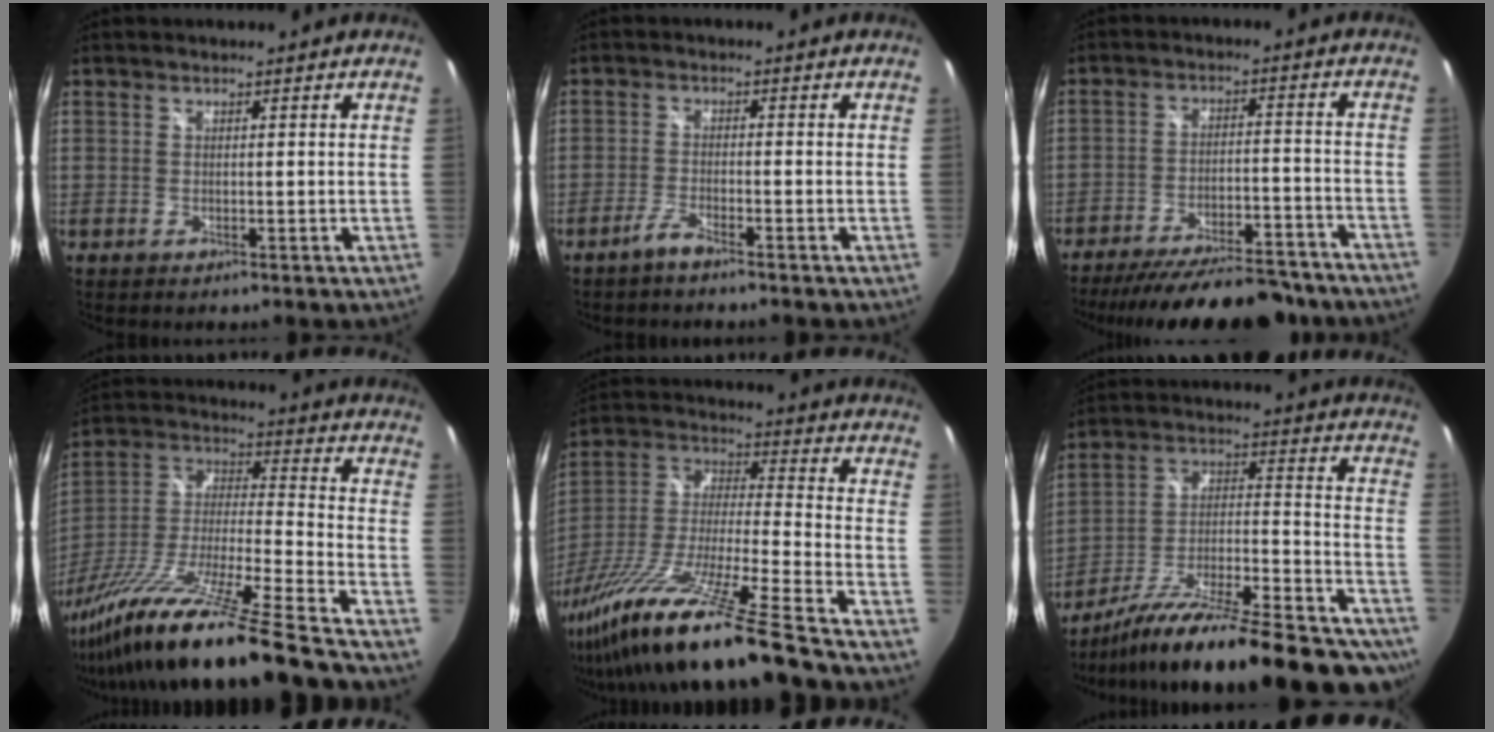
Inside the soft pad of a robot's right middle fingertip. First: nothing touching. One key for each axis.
{"total": 2.8, "fx": -2.4, "fy": 0.2, "fz": 1.4, "tx": -0.044, "ty": -0.001, "tz": -0.050}
{"total": 22.5, "fx": -19.6, "fy": 5.4, "fz": 9.7, "tx": -0.178, "ty": -0.014, "tz": -0.264}
{"total": 30.4, "fx": -23.7, "fy": -0.3, "fz": 19.1, "tx": -0.312, "ty": -0.062, "tz": -0.402}
{"total": 28.6, "fx": -21.8, "fy": -0.5, "fz": 18.6, "tx": -0.322, "ty": -0.064, "tz": -0.380}
{"total": 29.9, "fx": -24.7, "fy": 5.9, "fz": 15.8, "tx": -0.237, "ty": -0.030, "tz": -0.358}